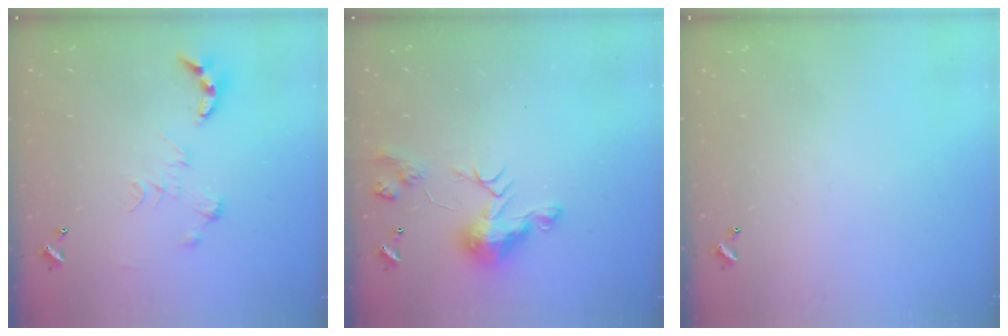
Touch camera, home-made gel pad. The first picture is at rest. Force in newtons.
{"total": 11.0, "press": 11.0, "slide": 0.7}
{"total": 0.0}